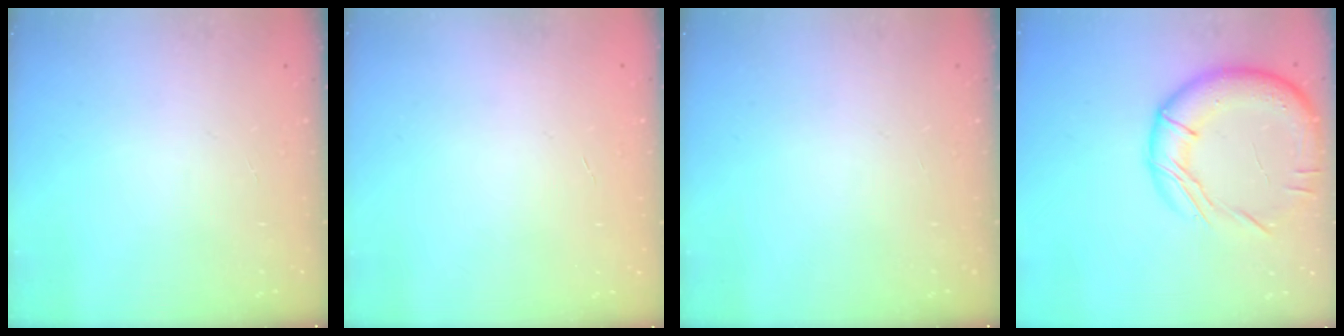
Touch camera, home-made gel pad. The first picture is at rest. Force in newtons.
{"total": 0.0}
{"total": 0.0}
{"total": 17.5, "press": 17.3, "slide": 2.1}